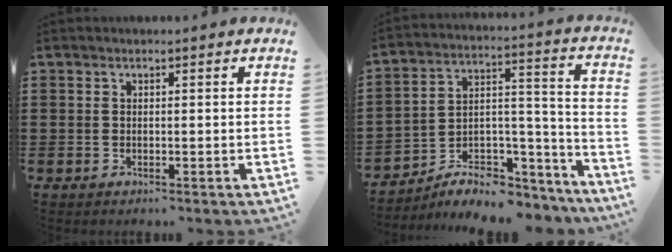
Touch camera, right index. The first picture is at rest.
{"total": 6.9, "force": [-5.8, 3.3, 1.8], "torque": [-0.026, 0.014, -0.105]}